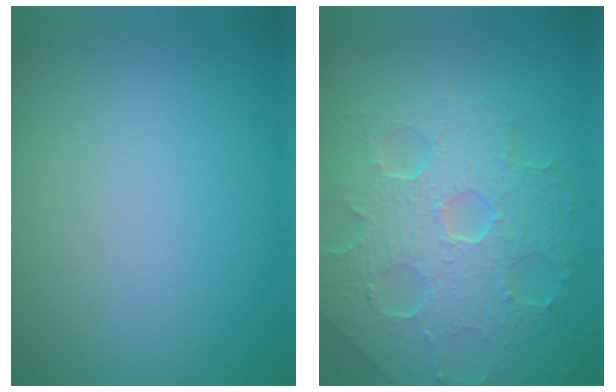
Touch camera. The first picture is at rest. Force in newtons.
{"total": 8.6, "press": 5.9, "slide": 6.2}